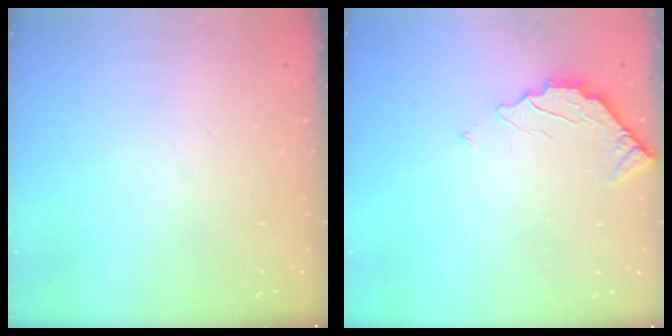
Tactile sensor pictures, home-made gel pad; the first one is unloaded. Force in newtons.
{"total": 2.4, "press": 2.4, "slide": 0.2}